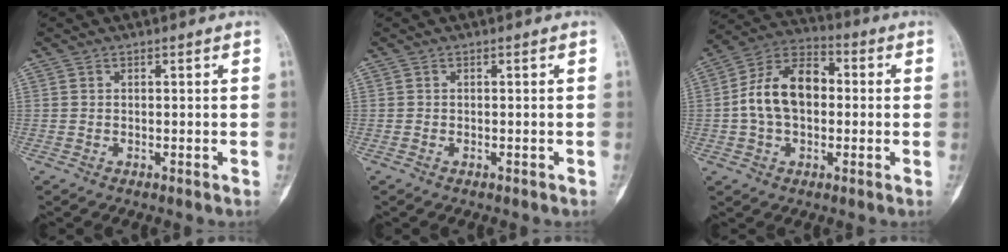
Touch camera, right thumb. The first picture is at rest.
{"total": 0.0}
{"total": 13.2, "force": [0.3, 8.6, 9.9], "torque": [-0.169, 0.034, -0.004]}